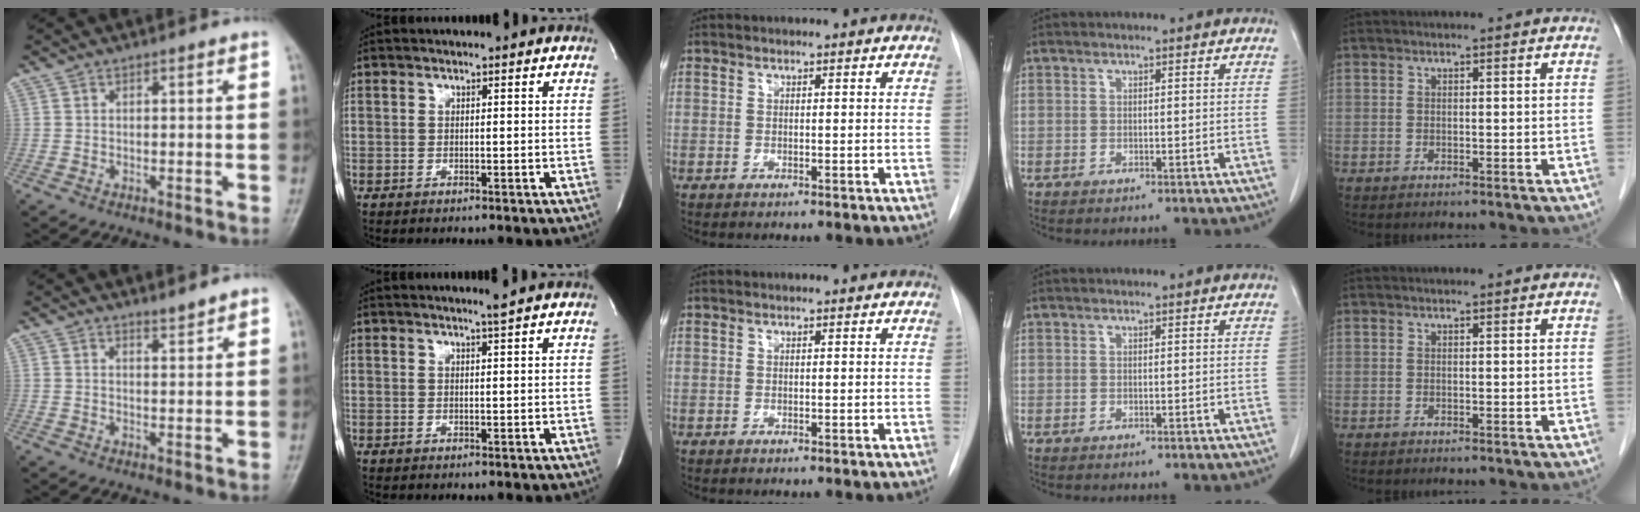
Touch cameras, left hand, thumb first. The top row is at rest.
{"thumb": {"total": 1.8, "force": [1.7, 0.1, 0.6], "torque": [-0.003, -0.018, 0.030]}, "index": {"total": 1.3, "force": [1.0, -0.6, 0.5], "torque": [-0.022, -0.011, 0.022]}}